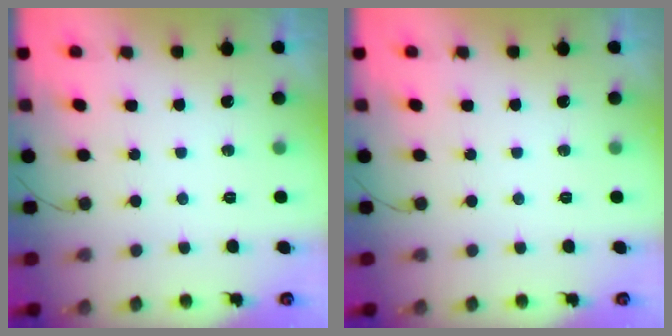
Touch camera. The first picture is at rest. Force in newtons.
{"total": 0.0}